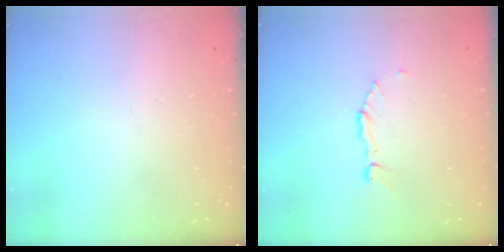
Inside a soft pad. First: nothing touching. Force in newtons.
{"total": 2.8, "press": 2.8, "slide": 0.2}